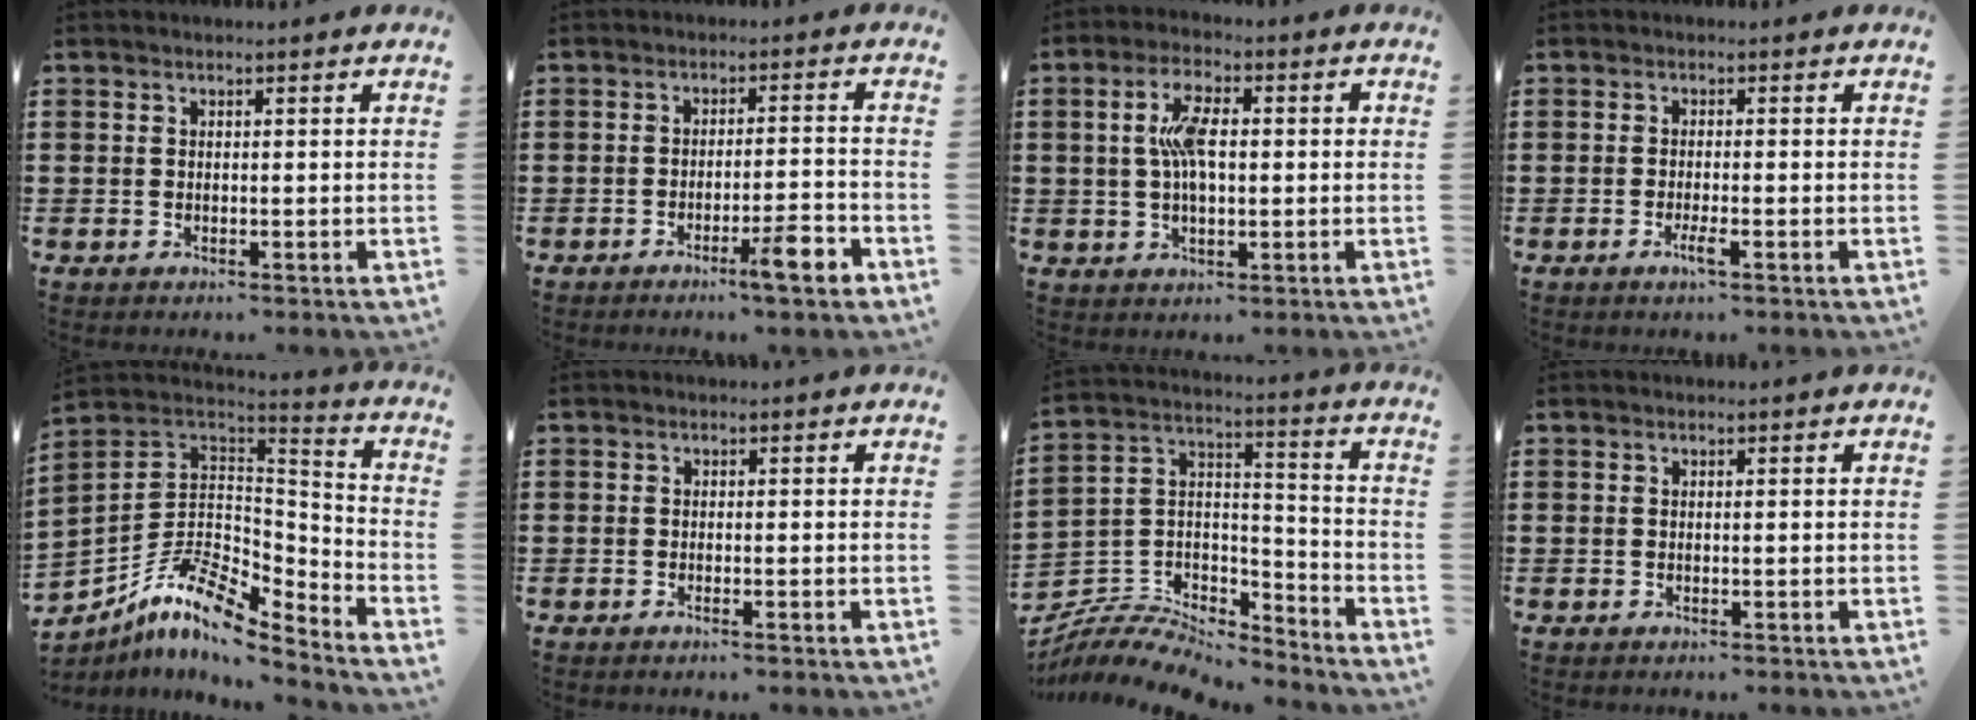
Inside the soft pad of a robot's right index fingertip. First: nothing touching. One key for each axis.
{"total": 5.9, "fx": -3.6, "fy": 0.6, "fz": 4.6, "tx": -0.069, "ty": -0.003, "tz": -0.059}
{"total": 6.9, "fx": 0.6, "fy": 2.8, "fz": 6.3, "tx": -0.121, "ty": 0.007, "tz": 0.004}
{"total": 2.4, "fx": -1.2, "fy": 0.2, "fz": 2.0, "tx": -0.048, "ty": -0.007, "tz": -0.026}
{"total": 9.8, "fx": -6.9, "fy": 3.6, "fz": 6.0, "tx": -0.138, "ty": -0.002, "tz": -0.140}
{"total": 0.6, "fx": -0.5, "fy": -0.1, "fz": 0.3, "tx": -0.006, "ty": -0.001, "tz": -0.010}
{"total": 7.9, "fx": -7.4, "fy": 2.2, "fz": 1.6, "tx": -0.042, "ty": 0.010, "tz": -0.151}
{"total": 0.0}